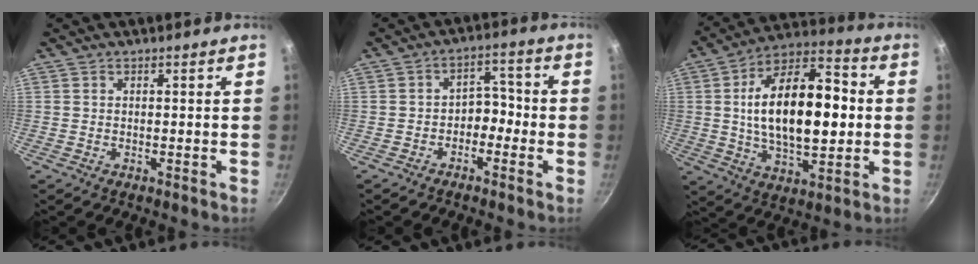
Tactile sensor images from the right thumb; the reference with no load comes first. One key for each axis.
{"total": 5.2, "fx": -1.9, "fy": 3.8, "fz": 3.1, "tx": -0.019, "ty": 0.033, "tz": -0.042}
{"total": 22.4, "fx": 1.5, "fy": 11.3, "fz": 19.2, "tx": -0.299, "ty": 0.017, "tz": 0.023}